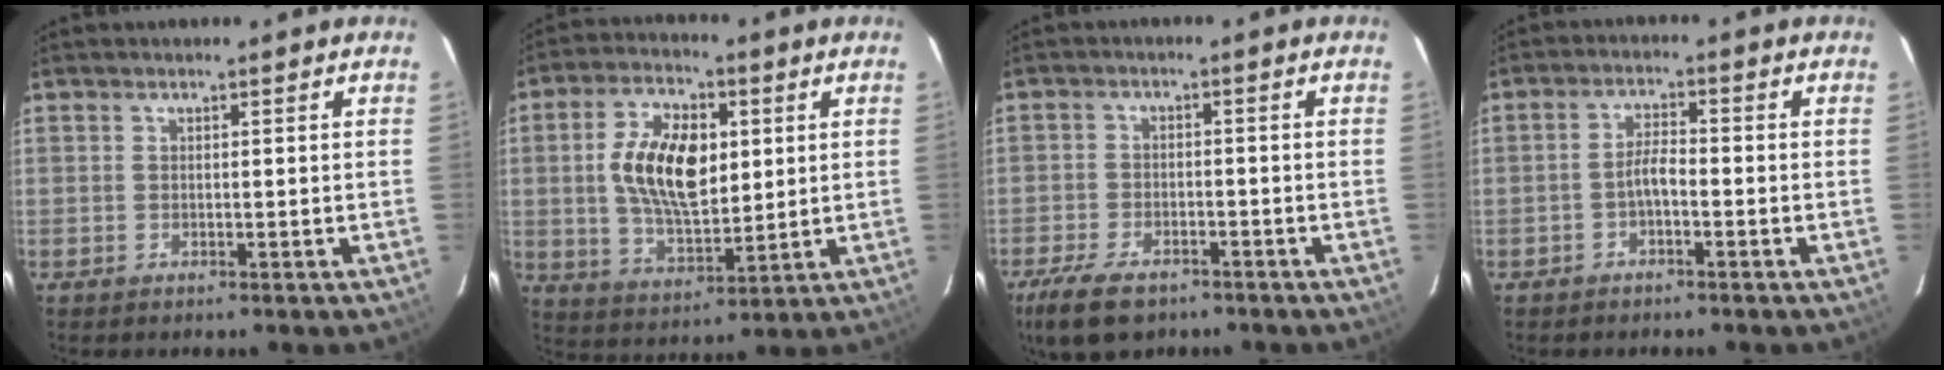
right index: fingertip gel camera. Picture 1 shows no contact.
{"total": 14.1, "force": [2.3, 7.6, 11.7], "torque": [-0.220, 0.011, 0.048]}
{"total": 9.7, "force": [-7.0, 4.5, 5.1], "torque": [-0.134, -0.017, -0.125]}
{"total": 2.9, "force": [-1.6, 0.7, 2.3], "torque": [-0.050, 0.009, -0.031]}